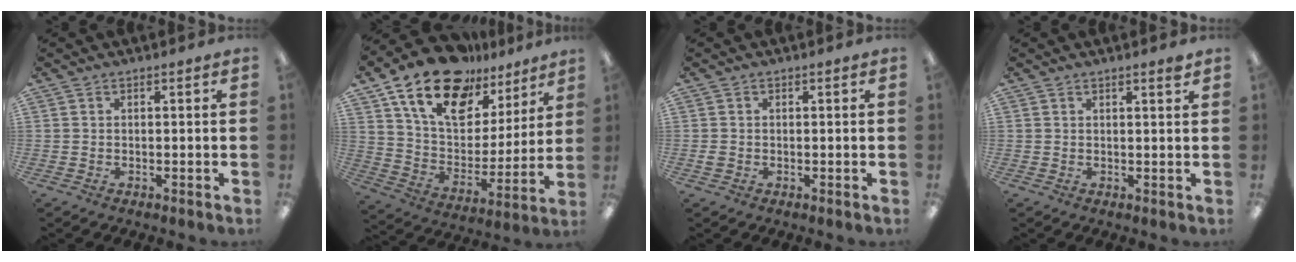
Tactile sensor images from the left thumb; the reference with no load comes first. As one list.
[{"total": 20.2, "force": [13.6, 10.8, 10.4], "torque": [-0.189, -0.074, 0.245]}, {"total": 1.1, "force": [-0.1, 0.9, 0.5], "torque": [-0.008, 0.004, -0.004]}, {"total": 1.6, "force": [1.4, 0.0, 0.9], "torque": [-0.010, -0.004, 0.023]}]